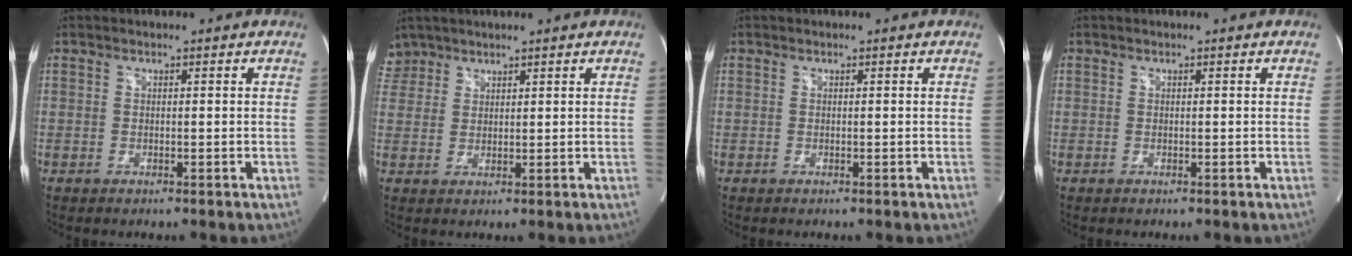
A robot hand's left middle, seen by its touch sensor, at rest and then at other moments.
{"total": 3.6, "force": [2.9, 2.0, -0.4], "torque": [0.014, 0.010, 0.059]}
{"total": 0.0}
{"total": 0.0}